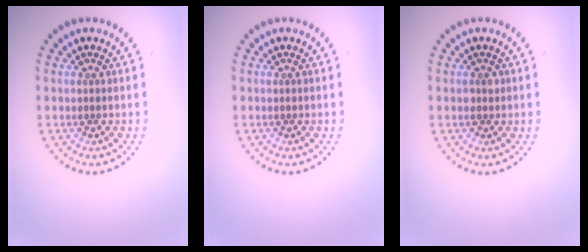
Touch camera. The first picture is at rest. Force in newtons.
{"total": 0.0}
{"total": 1.1, "press": 1.1, "slide": 0.4}